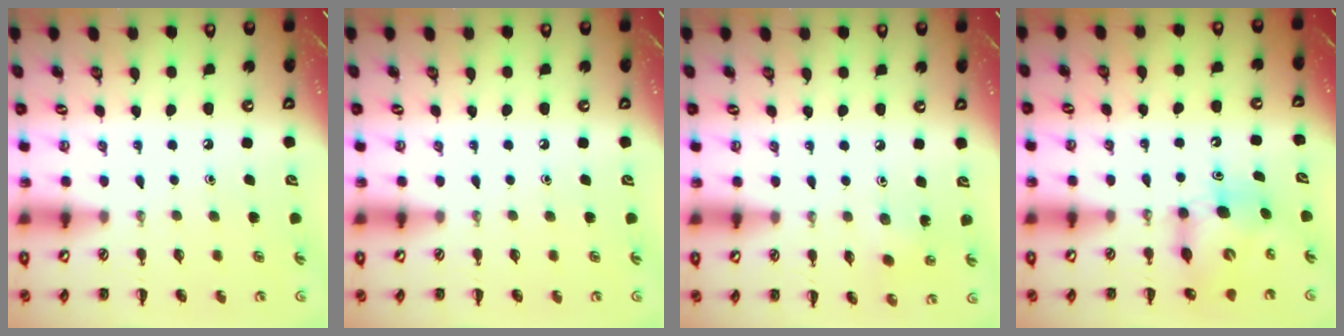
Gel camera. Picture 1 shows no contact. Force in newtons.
{"total": 0.0}
{"total": 2.1, "press": 2.1, "slide": 0.5}
{"total": 6.8, "press": 6.7, "slide": 1.2}